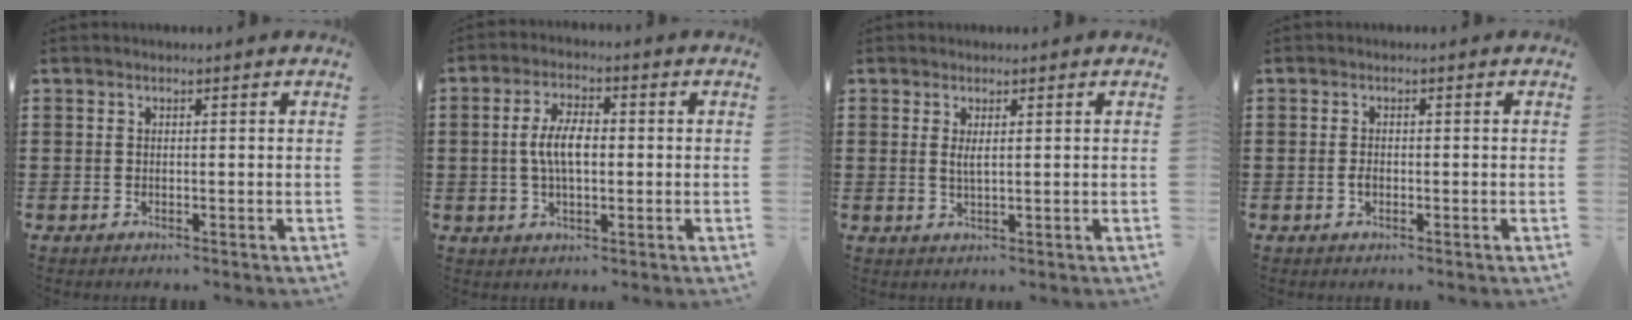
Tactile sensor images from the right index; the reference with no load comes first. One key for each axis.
{"total": 6.0, "fx": -0.2, "fy": 2.6, "fz": 5.4, "tx": -0.116, "ty": 0.004, "tz": -0.011}
{"total": 1.5, "fx": 0.3, "fy": 0.3, "fz": 1.5, "tx": -0.030, "ty": 0.001, "tz": 0.004}
{"total": 1.4, "fx": -0.5, "fy": 0.8, "fz": 1.1, "tx": -0.030, "ty": -0.004, "tz": -0.012}